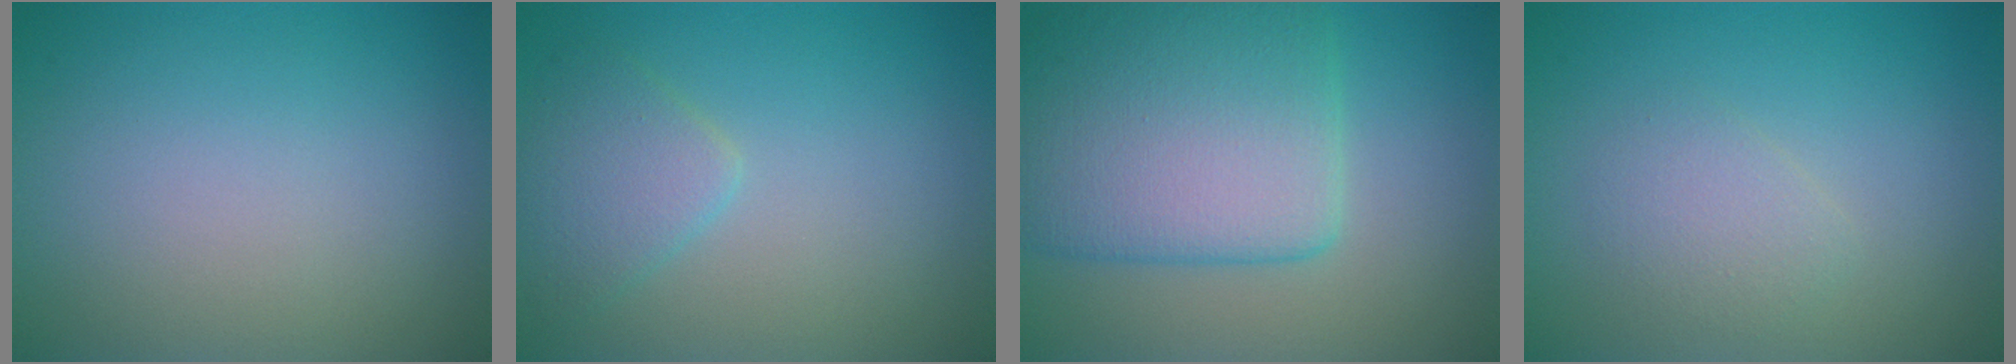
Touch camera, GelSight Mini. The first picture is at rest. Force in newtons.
{"total": 2.6, "press": 2.6, "slide": 0.1}
{"total": 8.6, "press": 8.6, "slide": 0.3}
{"total": 1.8, "press": 1.8, "slide": 0.1}